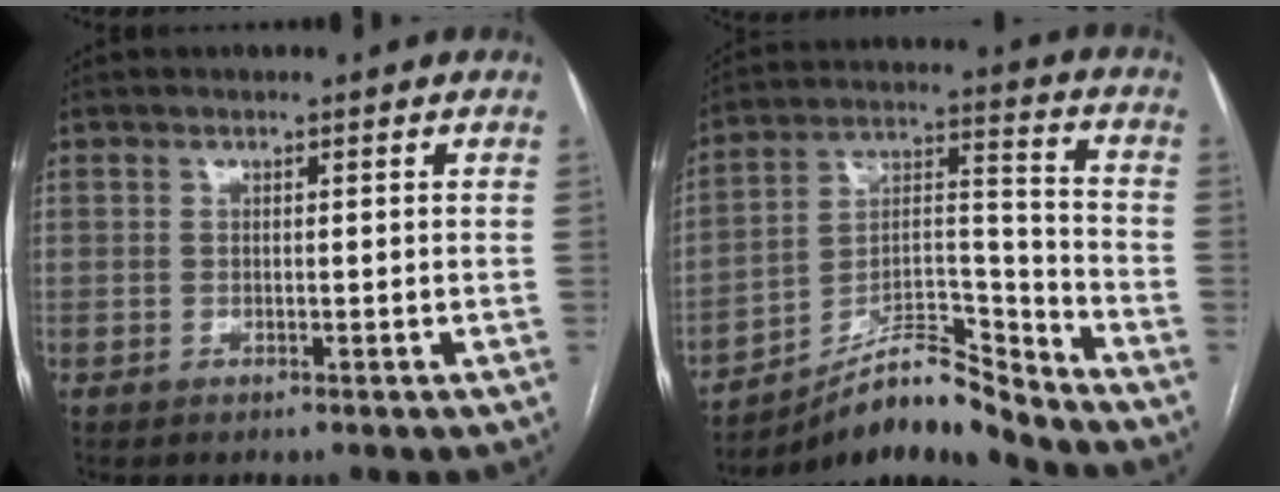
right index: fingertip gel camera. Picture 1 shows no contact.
{"total": 12.7, "force": [-11.7, 0.9, 4.8], "torque": [-0.080, 0.043, -0.206]}